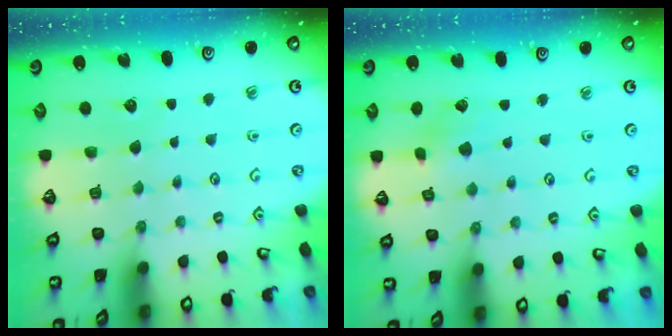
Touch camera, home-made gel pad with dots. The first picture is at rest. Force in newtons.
{"total": 1.2, "press": 1.2, "slide": 0.1}